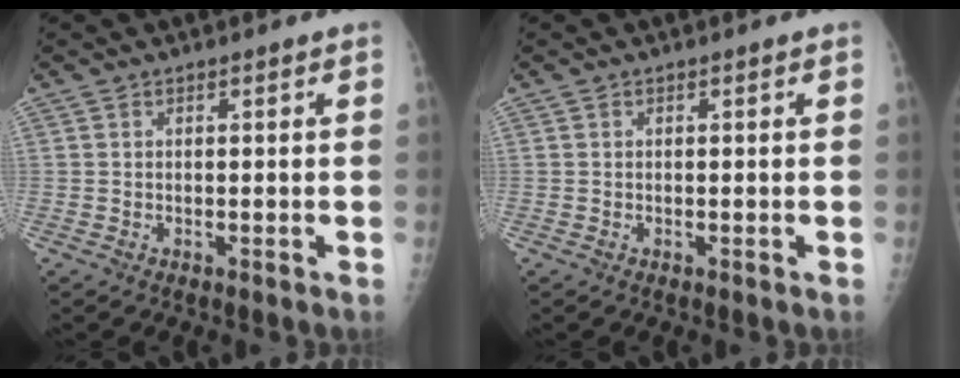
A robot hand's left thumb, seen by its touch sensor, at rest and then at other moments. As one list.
[{"total": 0.0}]